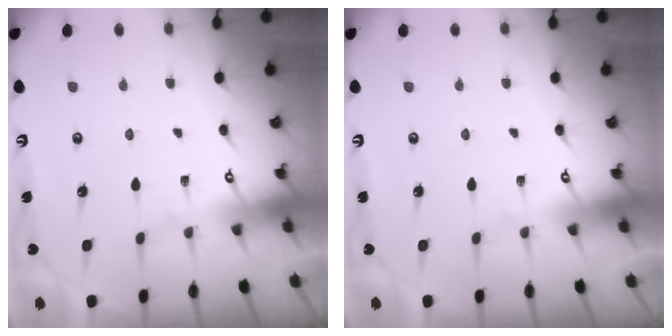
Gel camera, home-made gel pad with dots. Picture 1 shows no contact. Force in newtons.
{"total": 0.0}